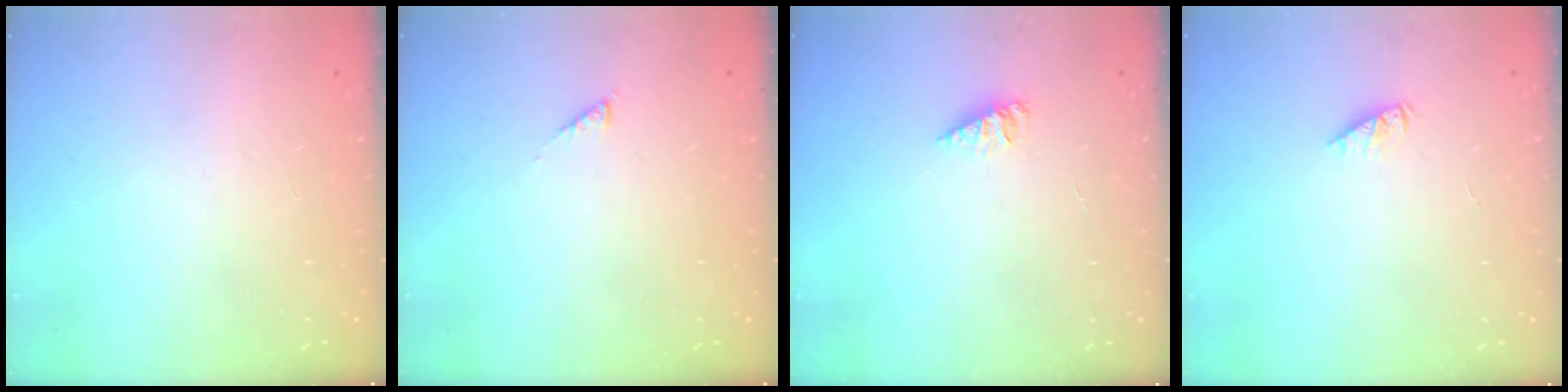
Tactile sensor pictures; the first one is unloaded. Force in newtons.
{"total": 1.3, "press": 1.3, "slide": 0.3}
{"total": 2.2, "press": 2.2, "slide": 0.3}
{"total": 2.3, "press": 2.3, "slide": 0.3}